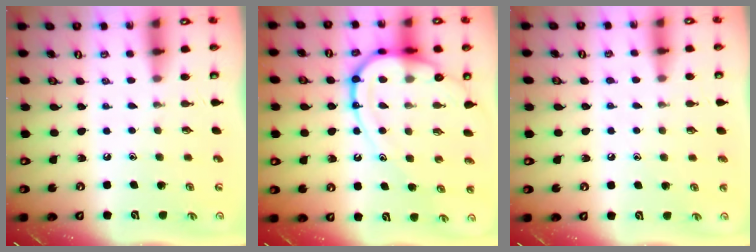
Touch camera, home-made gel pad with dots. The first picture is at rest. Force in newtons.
{"total": 15.2, "press": 15.2, "slide": 1.4}
{"total": 3.2, "press": 3.2, "slide": 0.4}